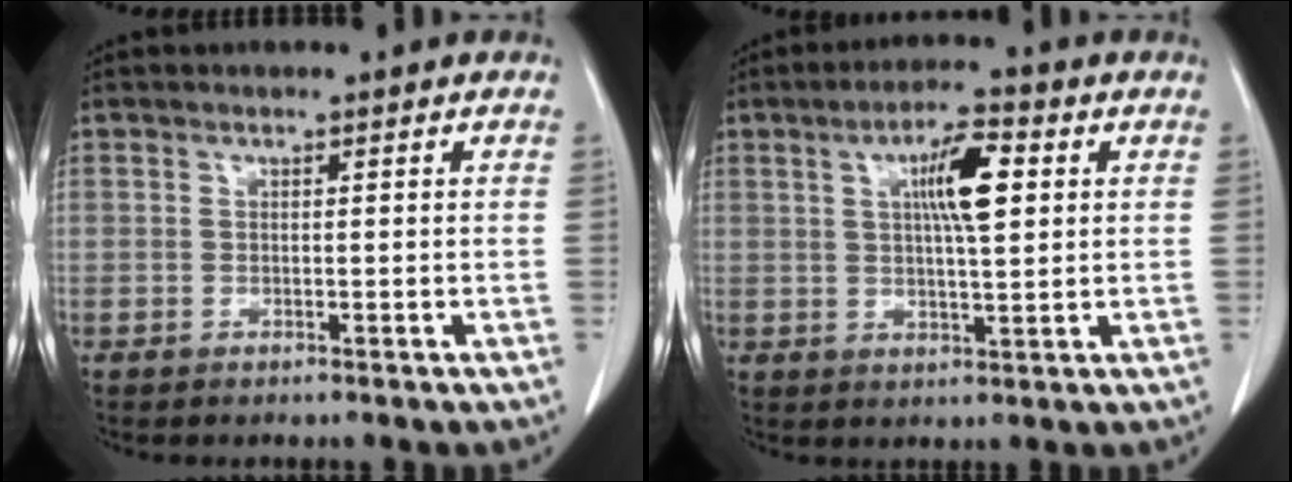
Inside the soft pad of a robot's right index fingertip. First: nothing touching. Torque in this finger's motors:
{"motor_torque": [0.30, 0.24, 0.35, 0.11]}